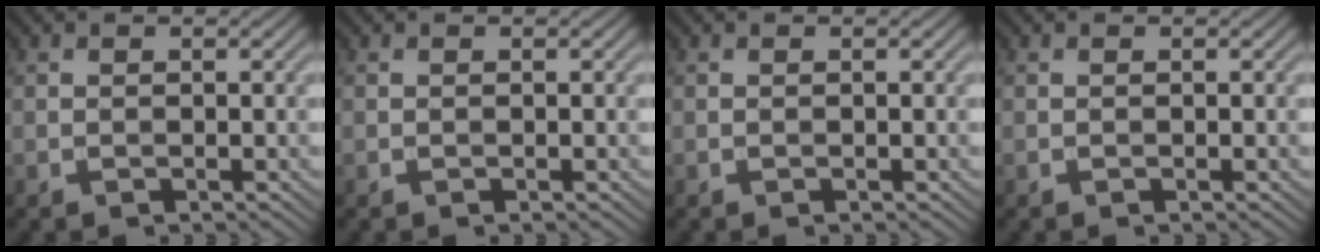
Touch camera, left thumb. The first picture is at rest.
{"total": 0.0}
{"total": 0.0}
{"total": 0.0}